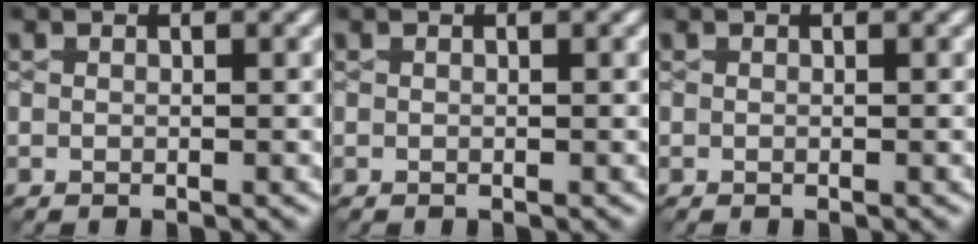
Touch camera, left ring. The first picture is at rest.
{"total": 0.0}
{"total": 0.0}